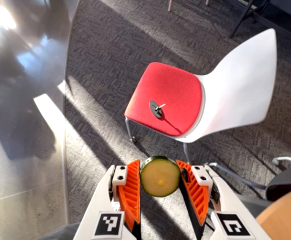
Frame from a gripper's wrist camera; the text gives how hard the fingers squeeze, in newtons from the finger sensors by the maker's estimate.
{"total": 7.8, "left": 8.1, "right": 7.5}